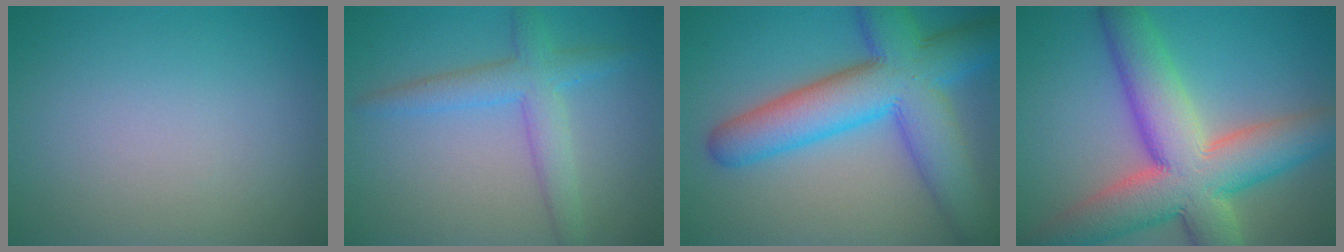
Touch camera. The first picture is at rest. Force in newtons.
{"total": 3.8, "press": 3.8, "slide": 0.2}
{"total": 10.6, "press": 10.6, "slide": 0.3}
{"total": 11.9, "press": 11.9, "slide": 0.8}